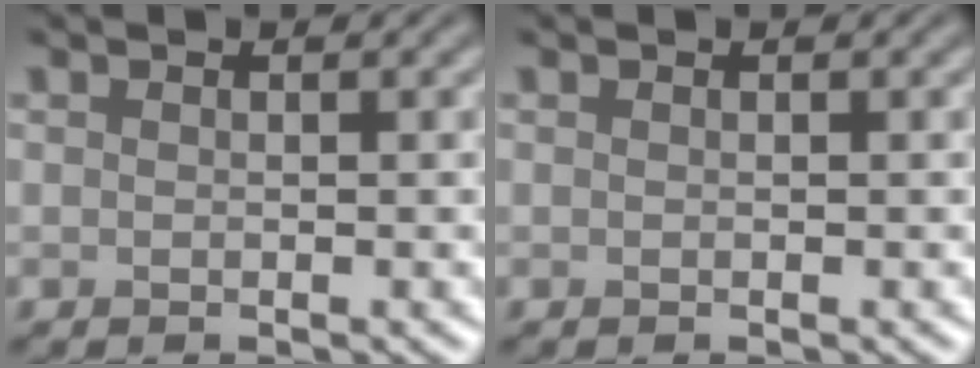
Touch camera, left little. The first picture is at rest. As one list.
[{"total": 0.0}]